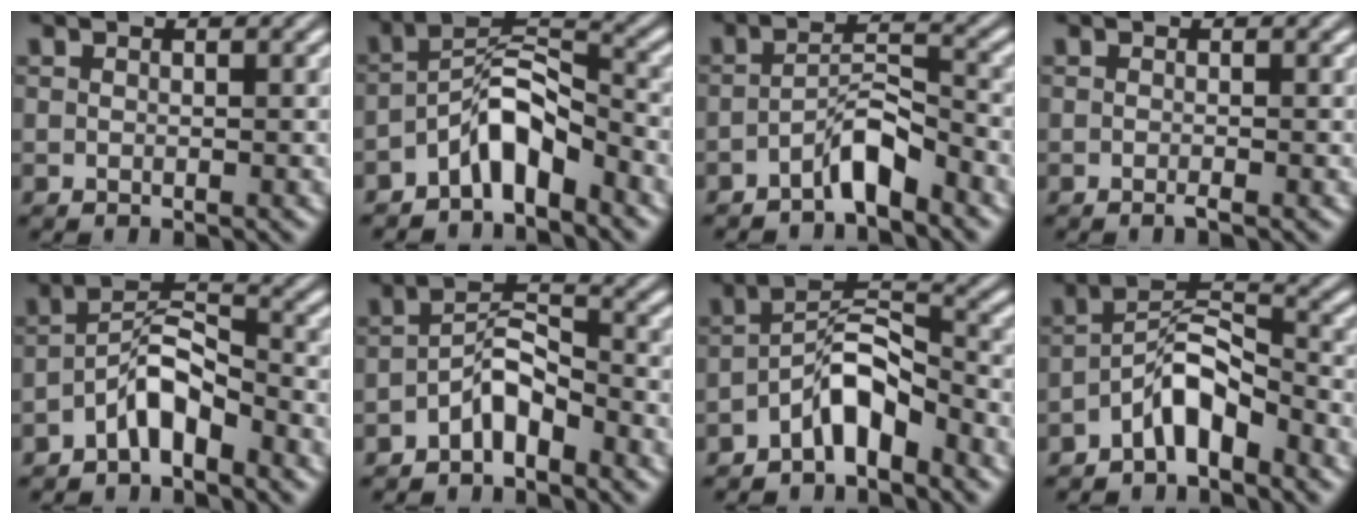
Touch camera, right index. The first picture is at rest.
{"total": 5.1, "force": [-2.6, 2.2, 3.9], "torque": [-0.053, -0.014, -0.038]}
{"total": 3.4, "force": [-2.7, 0.1, 2.1], "torque": [-0.015, -0.009, -0.041]}
{"total": 0.8, "force": [-0.7, -0.1, 0.4], "torque": [-0.005, 0.003, -0.014]}
{"total": 3.9, "force": [-2.3, 1.4, 2.9], "torque": [-0.032, -0.007, -0.036]}
{"total": 3.5, "force": [-2.4, 1.2, 2.2], "torque": [-0.019, -0.008, -0.041]}
{"total": 4.6, "force": [-2.4, 1.7, 3.5], "torque": [-0.046, -0.012, -0.035]}
{"total": 4.2, "force": [-2.4, 1.5, 3.2], "torque": [-0.039, -0.010, -0.036]}